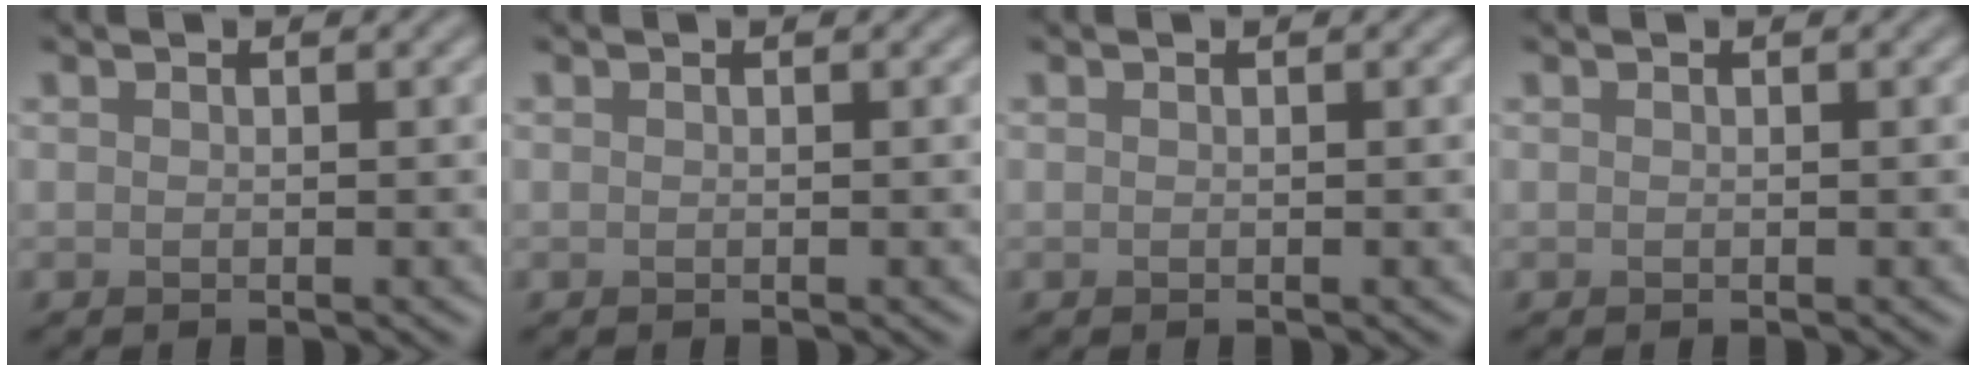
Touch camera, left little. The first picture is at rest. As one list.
[{"total": 0.0}, {"total": 0.0}, {"total": 0.0}]